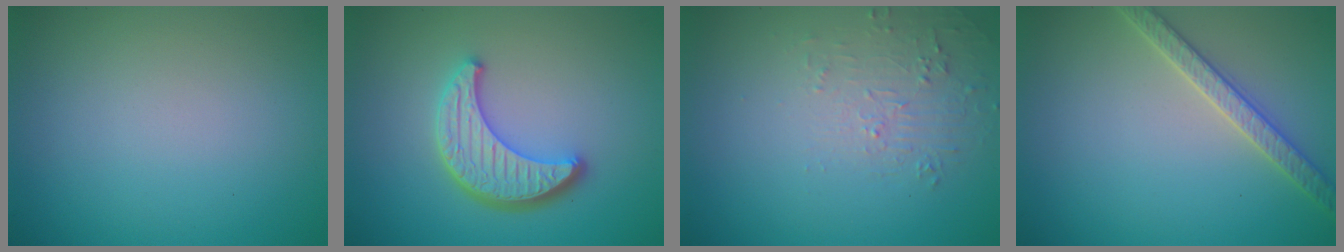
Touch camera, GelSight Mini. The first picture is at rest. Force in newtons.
{"total": 4.7, "press": 3.9, "slide": 2.5}
{"total": 1.7, "press": 0.5, "slide": 1.7}
{"total": 2.8, "press": 2.8, "slide": 0.6}